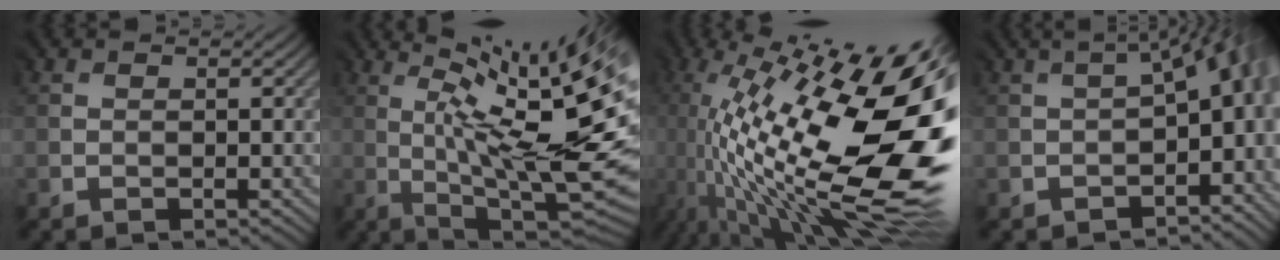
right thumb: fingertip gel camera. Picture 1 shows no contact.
{"total": 16.6, "force": [1.4, 3.4, 16.1], "torque": [-0.217, 0.010, 0.052]}
{"total": 18.5, "force": [-1.7, 6.6, 17.2], "torque": [-0.312, -0.010, -0.032]}
{"total": 8.2, "force": [-2.9, 4.2, 6.4], "torque": [-0.061, -0.017, -0.024]}